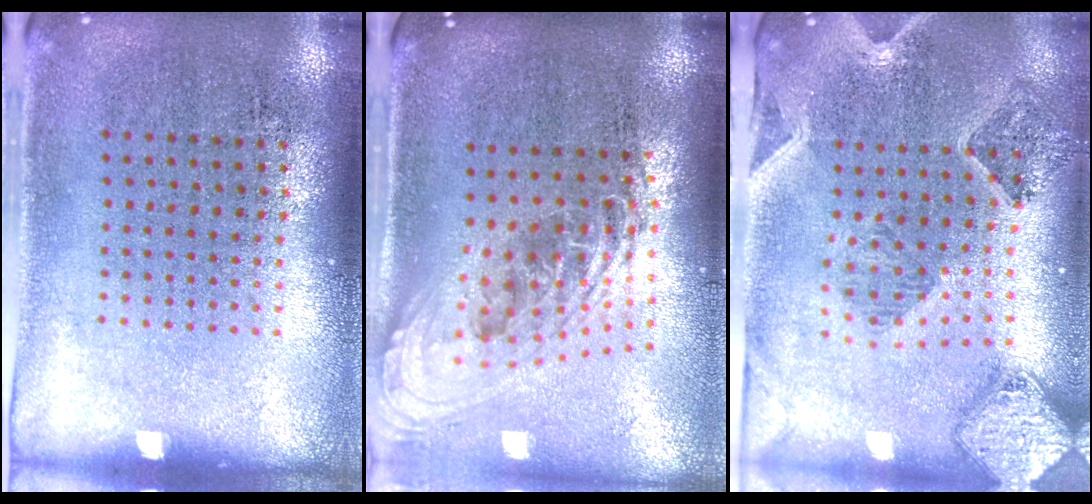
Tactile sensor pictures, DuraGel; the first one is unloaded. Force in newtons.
{"total": 2.3, "press": 1.6, "slide": 1.6}
{"total": 1.7, "press": 1.6, "slide": 0.4}